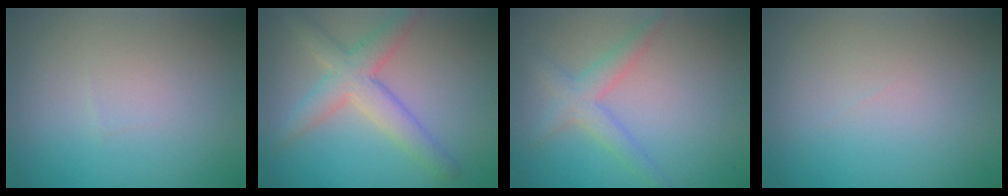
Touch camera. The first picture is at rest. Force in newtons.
{"total": 4.4, "press": 4.3, "slide": 0.3}
{"total": 2.6, "press": 2.6, "slide": 0.1}
{"total": 0.0}